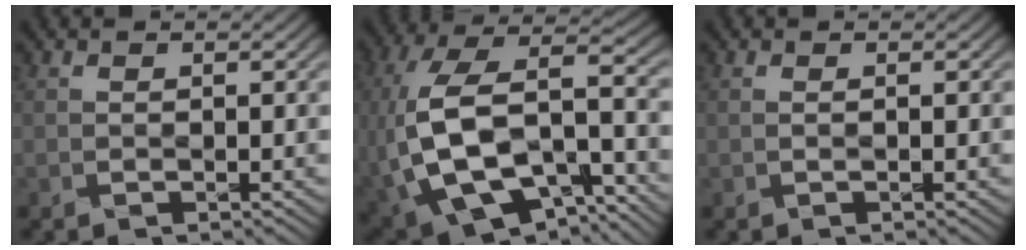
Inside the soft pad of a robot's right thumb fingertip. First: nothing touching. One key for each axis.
{"total": 17.0, "fx": -4.6, "fy": 9.9, "fz": 13.0, "tx": -0.288, "ty": -0.014, "tz": -0.063}
{"total": 0.5, "fx": -0.1, "fy": 0.1, "fz": 0.5, "tx": -0.008, "ty": 0.000, "tz": -0.003}